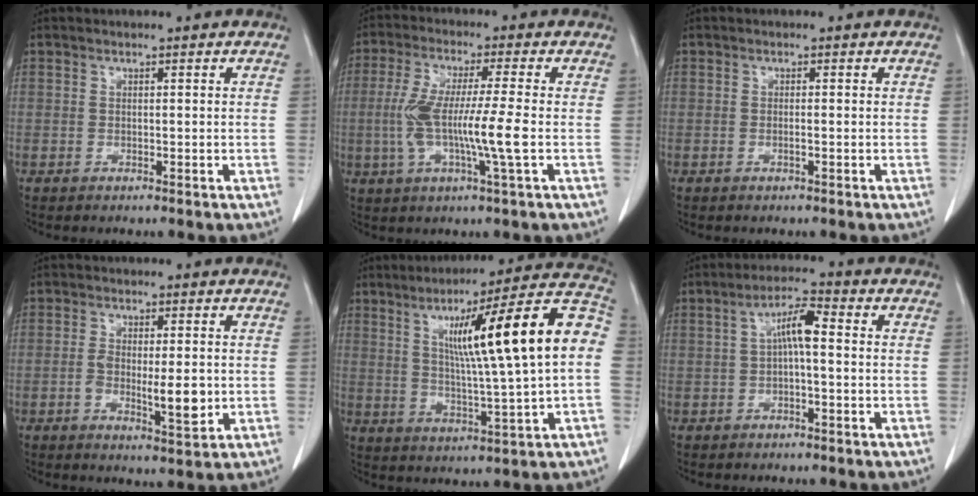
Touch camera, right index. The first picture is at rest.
{"total": 10.4, "force": [-1.4, -0.1, 10.3], "torque": [-0.206, -0.007, -0.033]}
{"total": 0.6, "force": [-0.2, 0.0, 0.5], "torque": [-0.011, 0.000, -0.004]}
{"total": 6.6, "force": [-1.0, 1.9, 6.3], "torque": [-0.101, -0.008, -0.014]}
{"total": 19.6, "force": [3.0, 0.2, 19.4], "torque": [-0.279, 0.026, 0.036]}
{"total": 5.2, "force": [0.3, 1.0, 5.1], "torque": [-0.093, 0.019, 0.003]}